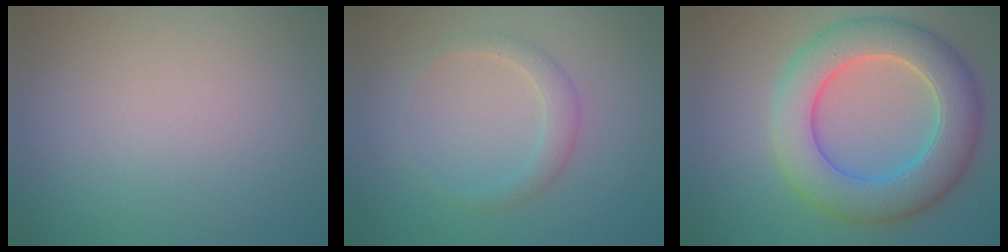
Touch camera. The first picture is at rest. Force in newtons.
{"total": 1.9, "press": 1.9, "slide": 0.1}
{"total": 8.4, "press": 8.4, "slide": 0.4}